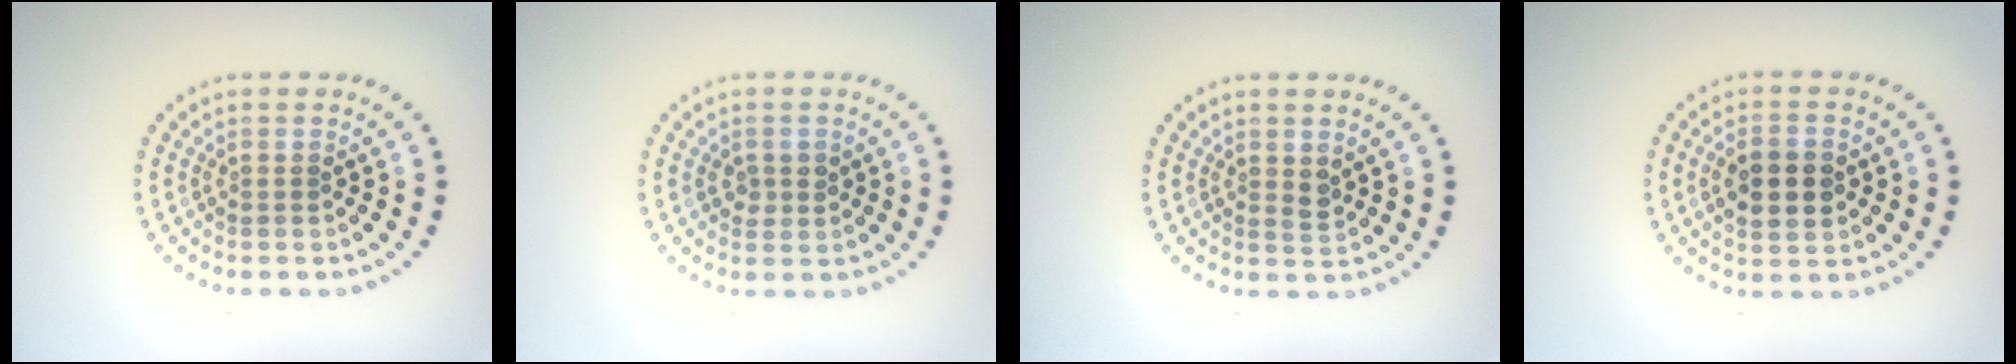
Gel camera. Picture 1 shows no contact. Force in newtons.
{"total": 1.5, "press": 1.5, "slide": 0.2}
{"total": 1.1, "press": 1.0, "slide": 0.5}
{"total": 3.6, "press": 3.6, "slide": 0.2}